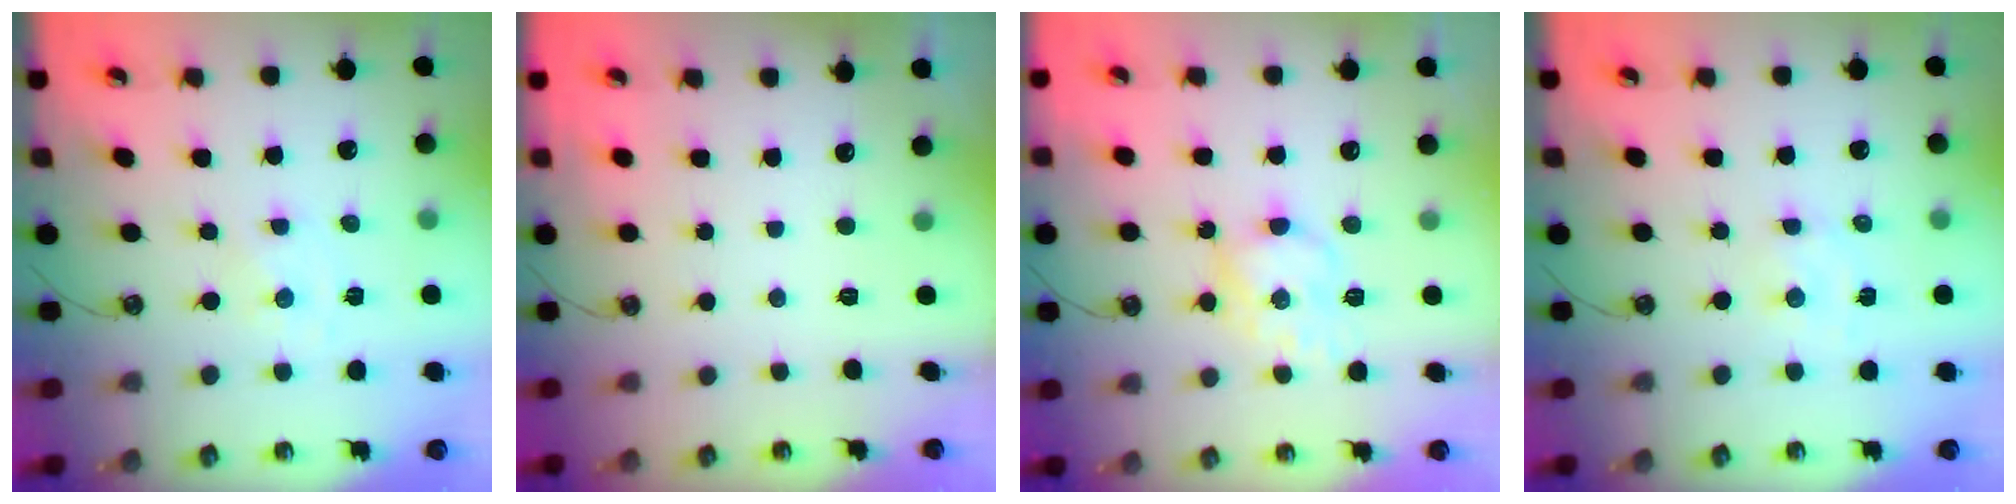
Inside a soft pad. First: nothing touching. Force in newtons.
{"total": 0.0}
{"total": 9.5, "press": 9.5, "slide": 0.5}
{"total": 2.3, "press": 2.3, "slide": 0.3}